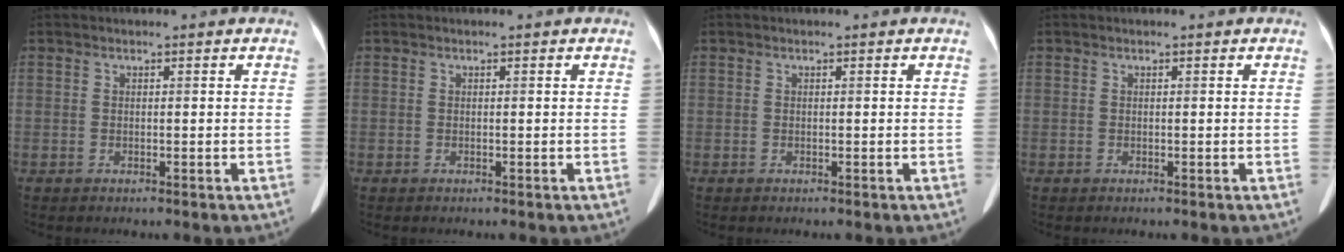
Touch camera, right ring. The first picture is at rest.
{"total": 0.0}
{"total": 0.0}
{"total": 0.0}